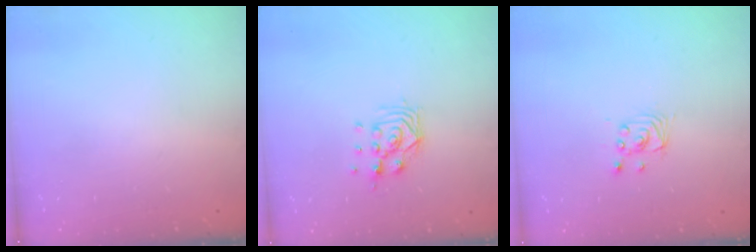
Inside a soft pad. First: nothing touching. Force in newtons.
{"total": 7.8, "press": 7.8, "slide": 0.6}
{"total": 2.4, "press": 2.4, "slide": 0.2}